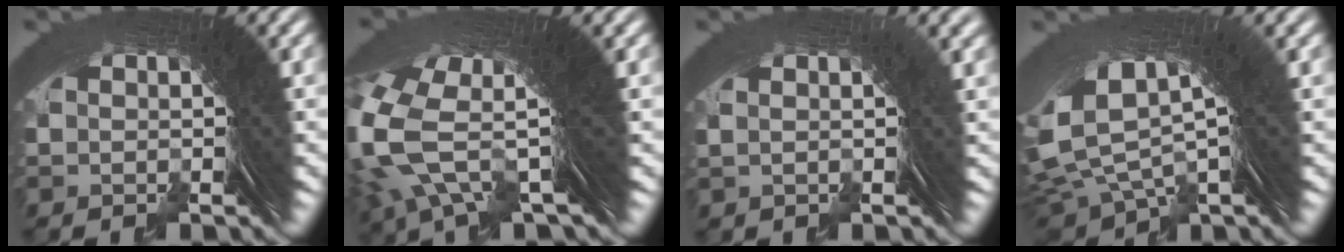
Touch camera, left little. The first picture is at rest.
{"total": 11.2, "force": [1.9, 6.1, 9.2], "torque": [-0.194, -0.006, 0.026]}
{"total": 1.9, "force": [0.8, 0.2, 1.7], "torque": [-0.001, 0.018, 0.007]}
{"total": 10.2, "force": [1.8, 6.8, 7.4], "torque": [-0.156, -0.014, 0.037]}